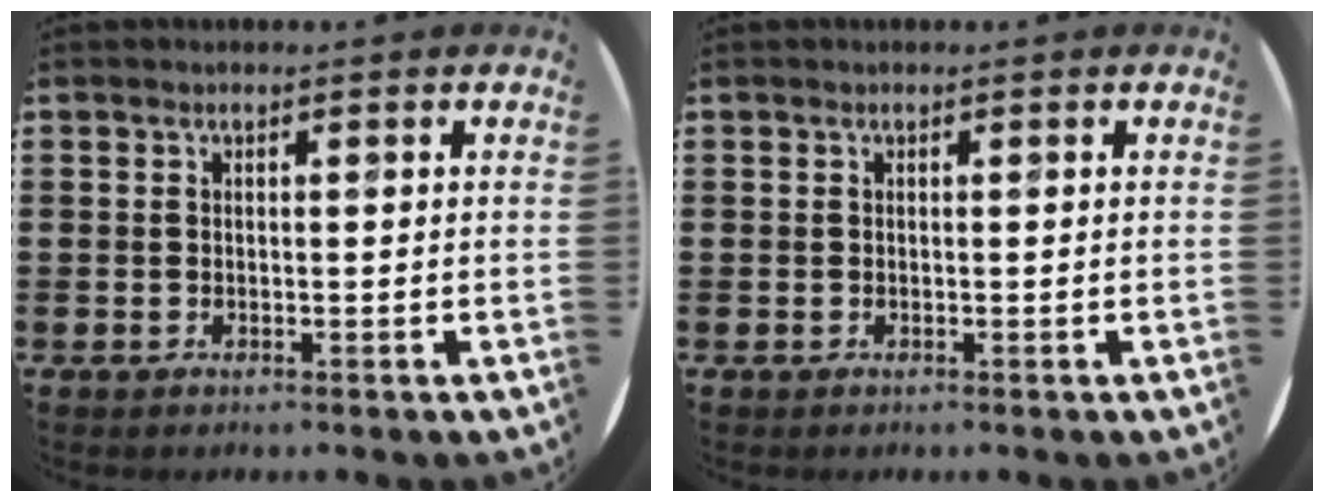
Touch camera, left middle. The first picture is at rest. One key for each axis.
{"total": 0.0}